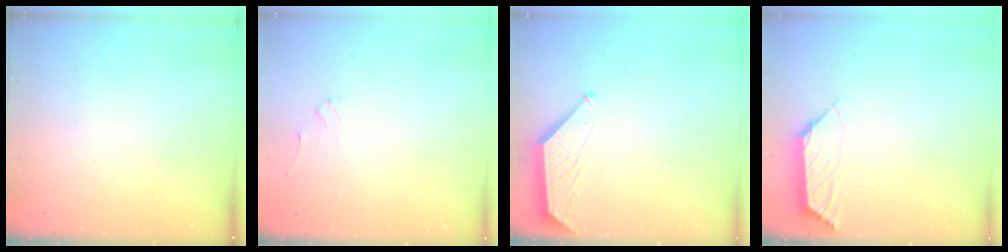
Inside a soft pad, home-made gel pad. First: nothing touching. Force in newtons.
{"total": 0.6, "press": 0.5, "slide": 0.4}
{"total": 1.1, "press": 1.1, "slide": 0.3}
{"total": 1.3, "press": 1.3, "slide": 0.4}